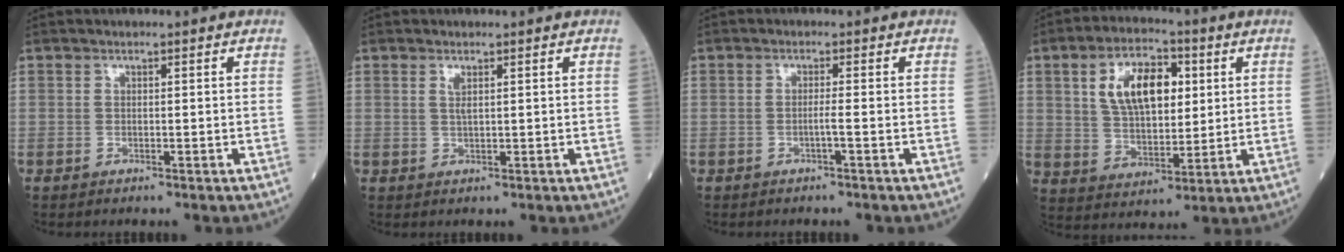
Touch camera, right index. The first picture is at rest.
{"total": 1.4, "force": [0.7, 0.2, 1.2], "torque": [-0.028, -0.003, 0.014]}
{"total": 1.3, "force": [-0.5, -0.4, 1.1], "torque": [-0.017, 0.001, -0.012]}
{"total": 11.5, "force": [3.5, 5.7, 9.4], "torque": [-0.176, 0.017, 0.064]}